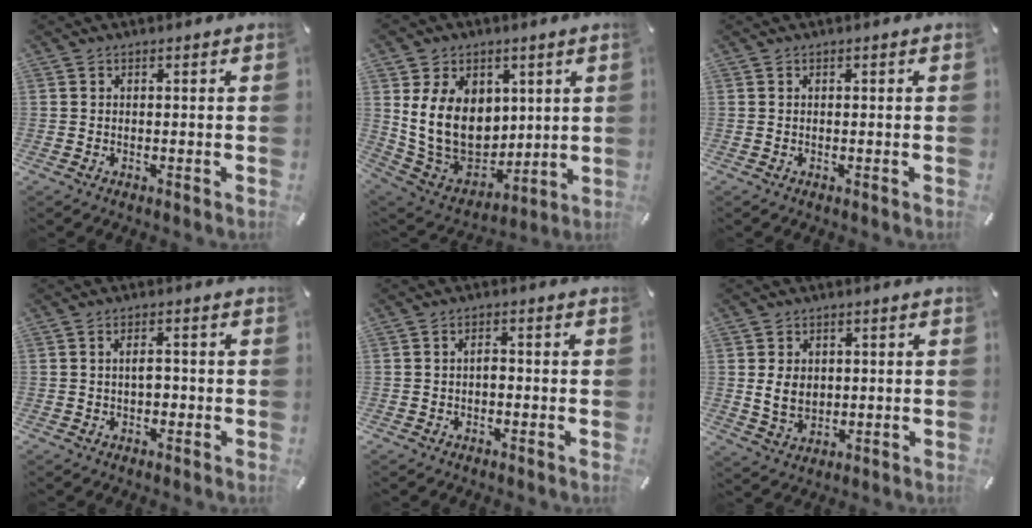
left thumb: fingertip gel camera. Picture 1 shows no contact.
{"total": 16.5, "force": [3.8, 13.3, 9.1], "torque": [-0.196, -0.029, 0.076]}
{"total": 0.0}
{"total": 2.7, "force": [-0.3, 1.5, 2.2], "torque": [-0.041, 0.005, -0.008]}
{"total": 2.0, "force": [-0.4, 1.1, 1.6], "torque": [-0.031, 0.005, -0.010]}
{"total": 5.6, "force": [0.5, 4.7, 3.1], "torque": [-0.061, -0.002, 0.004]}